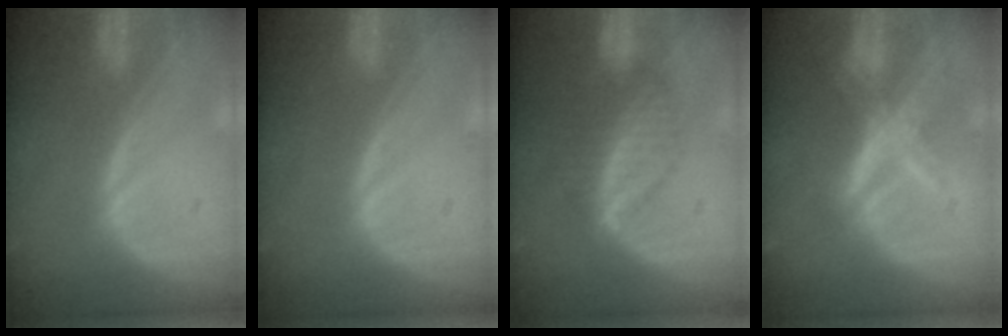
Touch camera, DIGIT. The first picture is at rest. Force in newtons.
{"total": 0.0}
{"total": 7.0, "press": 6.0, "slide": 3.6}
{"total": 7.3, "press": 6.2, "slide": 3.8}